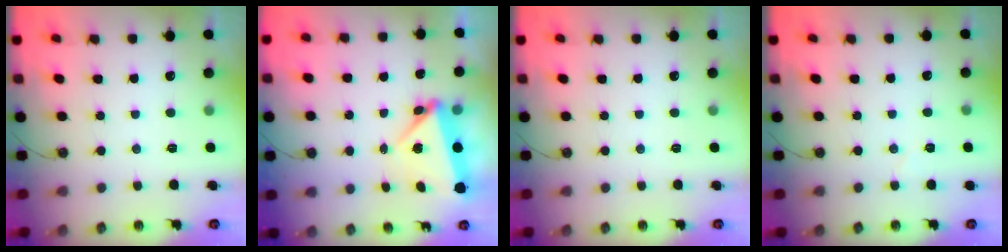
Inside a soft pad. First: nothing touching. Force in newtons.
{"total": 5.9, "press": 5.8, "slide": 1.1}
{"total": 0.0}
{"total": 3.7, "press": 3.5, "slide": 1.3}